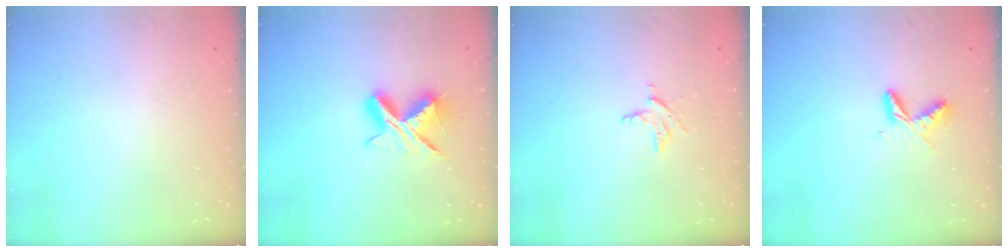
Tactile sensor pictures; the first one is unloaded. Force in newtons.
{"total": 8.7, "press": 8.6, "slide": 0.6}
{"total": 3.6, "press": 3.6, "slide": 0.4}
{"total": 6.1, "press": 6.1, "slide": 0.6}